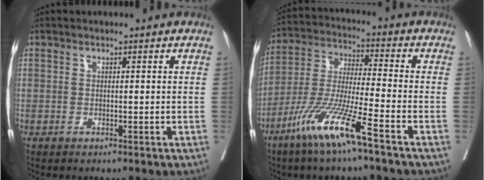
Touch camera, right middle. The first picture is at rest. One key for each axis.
{"total": 12.4, "fx": -7.4, "fy": -0.3, "fz": 9.9, "tx": -0.206, "ty": -0.029, "tz": -0.152}